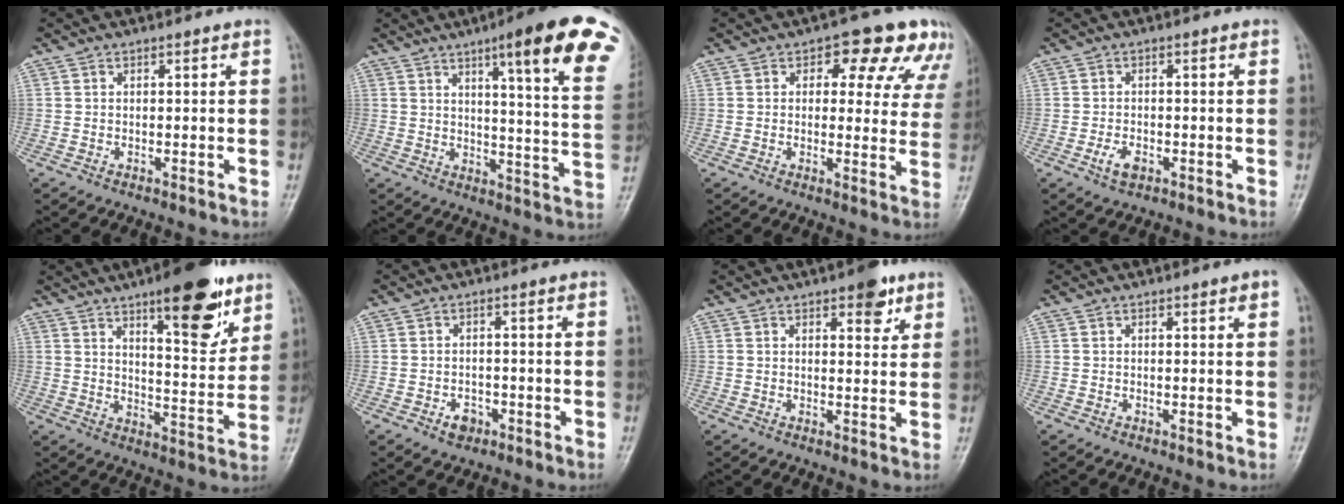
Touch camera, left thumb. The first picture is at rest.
{"total": 21.1, "force": [11.5, 2.9, 17.5], "torque": [-0.209, -0.042, 0.139]}
{"total": 12.0, "force": [6.9, 6.8, 7.0], "torque": [-0.021, -0.020, 0.065]}
{"total": 3.2, "force": [-1.4, 1.8, 2.2], "torque": [-0.041, 0.005, -0.023]}
{"total": 16.0, "force": [9.7, 5.1, 11.7], "torque": [-0.130, -0.057, 0.143]}
{"total": 3.0, "force": [-1.5, 2.2, 1.4], "torque": [-0.011, 0.010, -0.020]}
{"total": 5.5, "force": [3.2, 2.3, 3.8], "torque": [-0.031, -0.014, 0.038]}
{"total": 1.6, "force": [0.9, 0.2, 1.4], "torque": [-0.021, -0.002, 0.010]}